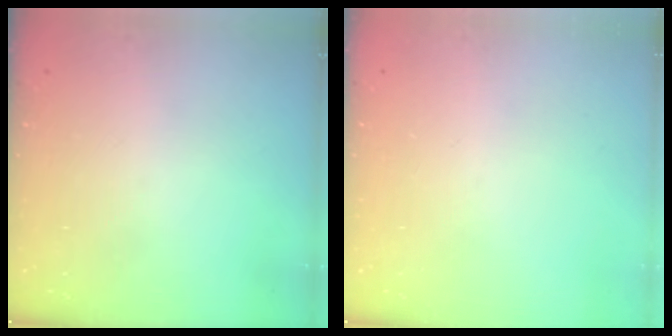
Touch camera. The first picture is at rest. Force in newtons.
{"total": 0.0}